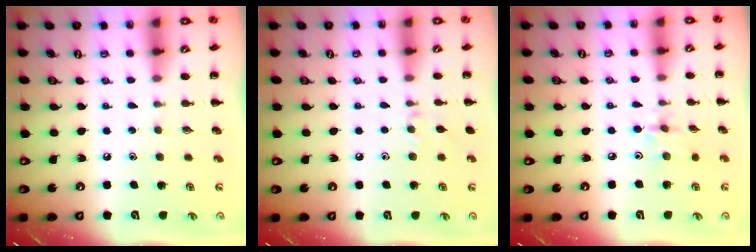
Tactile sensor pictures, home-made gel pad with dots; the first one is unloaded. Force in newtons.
{"total": 5.7, "press": 5.5, "slide": 1.4}
{"total": 2.4, "press": 2.4, "slide": 0.5}